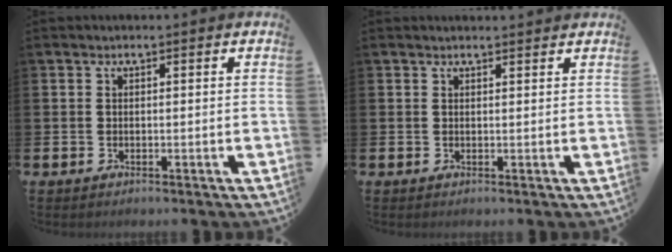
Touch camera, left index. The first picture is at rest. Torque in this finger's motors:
{"motor_torque": [0.00, -2.14, 0.00, 0.00]}